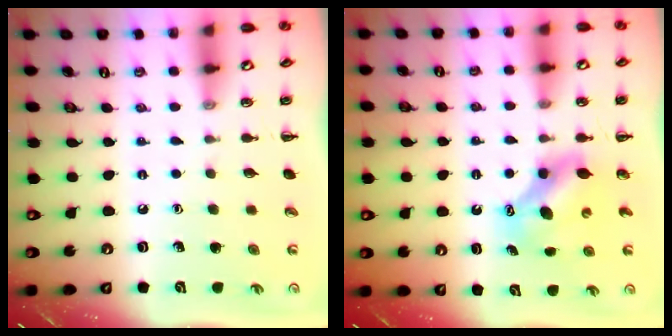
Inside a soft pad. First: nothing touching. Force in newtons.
{"total": 7.1, "press": 7.1, "slide": 1.0}